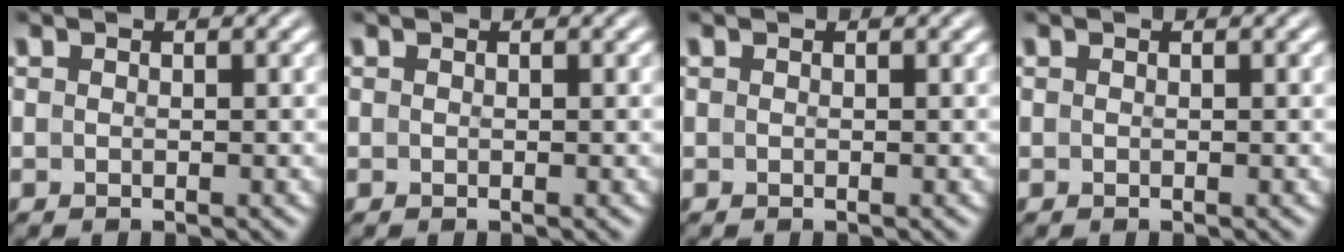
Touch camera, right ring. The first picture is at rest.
{"total": 0.0}
{"total": 0.0}
{"total": 0.0}